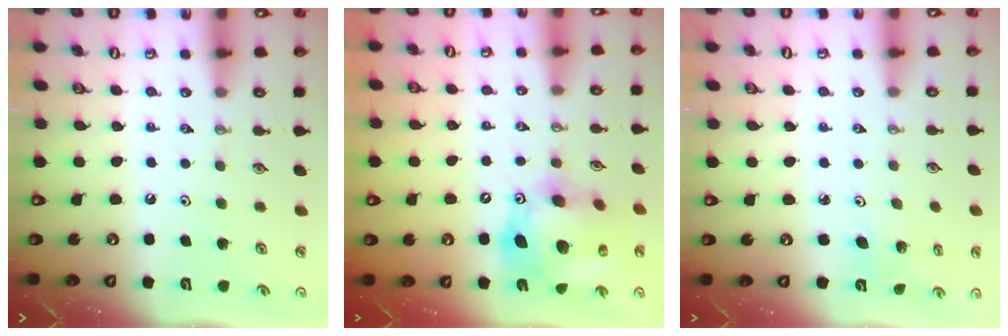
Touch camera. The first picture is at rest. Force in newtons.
{"total": 18.6, "press": 18.4, "slide": 2.8}
{"total": 2.8, "press": 2.4, "slide": 1.5}